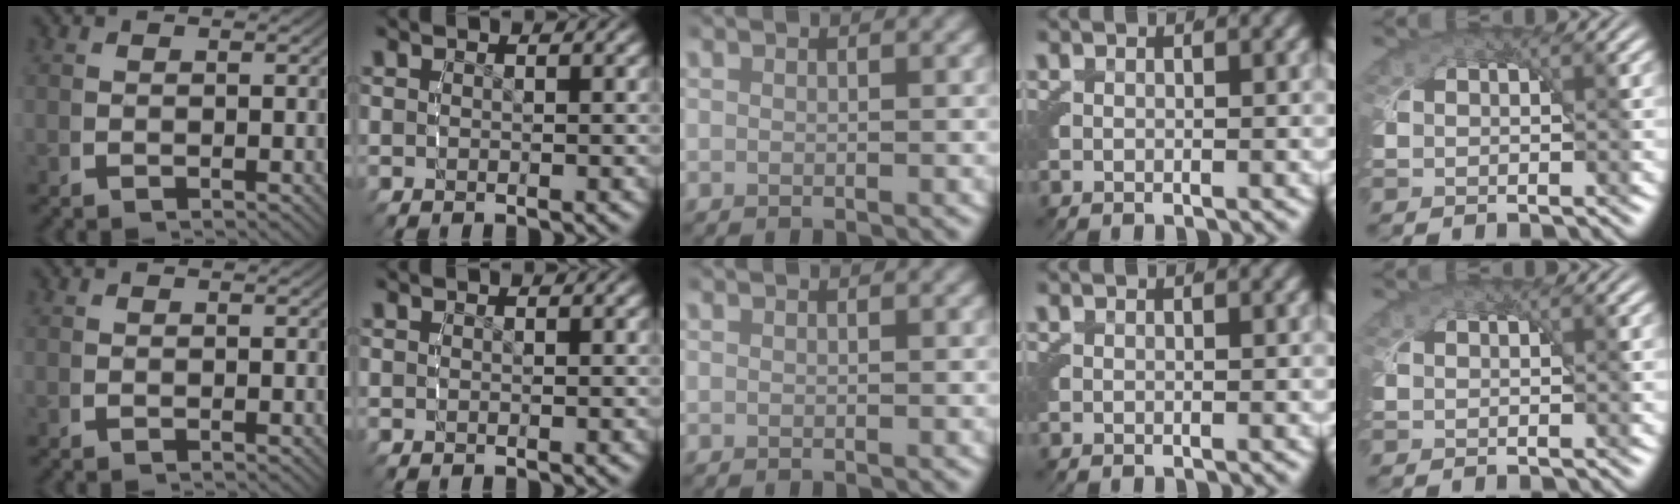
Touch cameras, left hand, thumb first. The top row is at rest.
{}